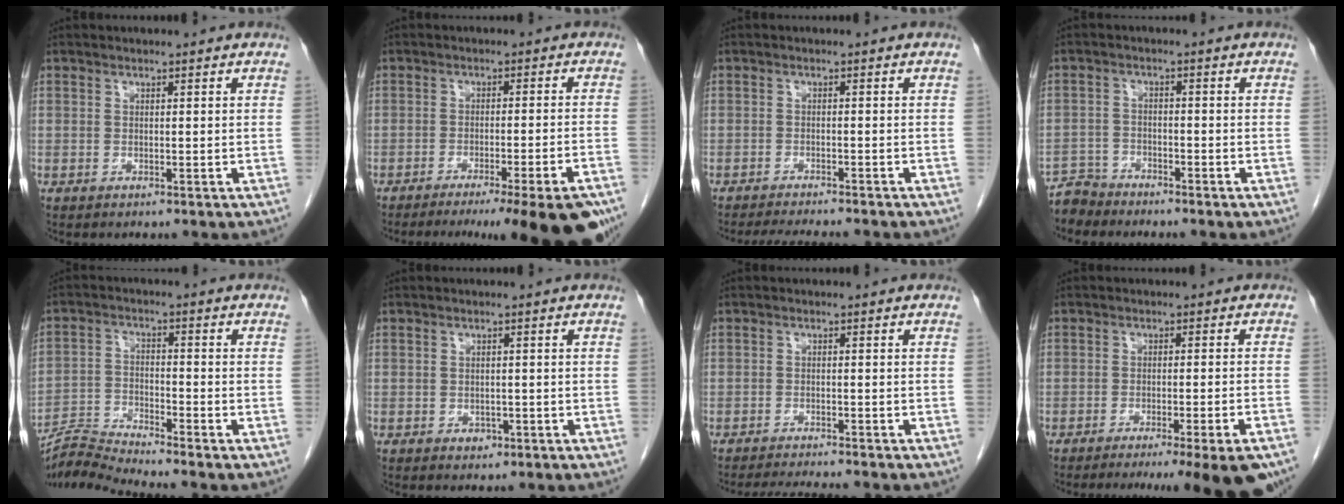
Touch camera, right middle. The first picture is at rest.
{"total": 16.1, "force": [-12.8, 0.2, 9.8], "torque": [-0.072, -0.022, -0.172]}
{"total": 8.1, "force": [-7.4, 0.8, 3.2], "torque": [-0.044, -0.013, -0.104]}
{"total": 3.5, "force": [-3.3, 0.8, -0.8], "torque": [0.018, -0.006, -0.064]}
{"total": 6.4, "force": [-6.0, -2.1, 0.1], "torque": [-0.015, -0.009, -0.117]}
{"total": 1.3, "force": [-0.6, 1.0, 0.6], "torque": [-0.007, 0.003, -0.003]}
{"total": 6.1, "force": [-5.7, -0.3, 2.1], "torque": [-0.028, -0.015, -0.090]}
{"total": 12.7, "force": [-10.0, -0.2, 7.8], "torque": [-0.065, -0.023, -0.135]}